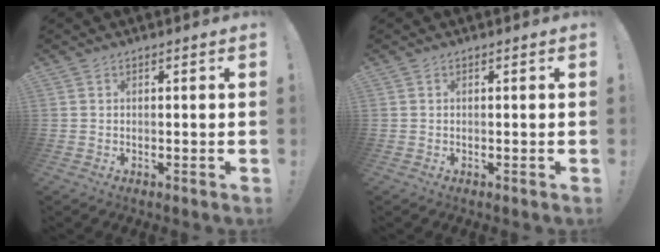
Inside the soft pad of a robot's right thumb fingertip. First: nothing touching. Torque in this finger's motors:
{"motor_torque": [0.00, 0.00, 0.01, 0.00, 0.00]}